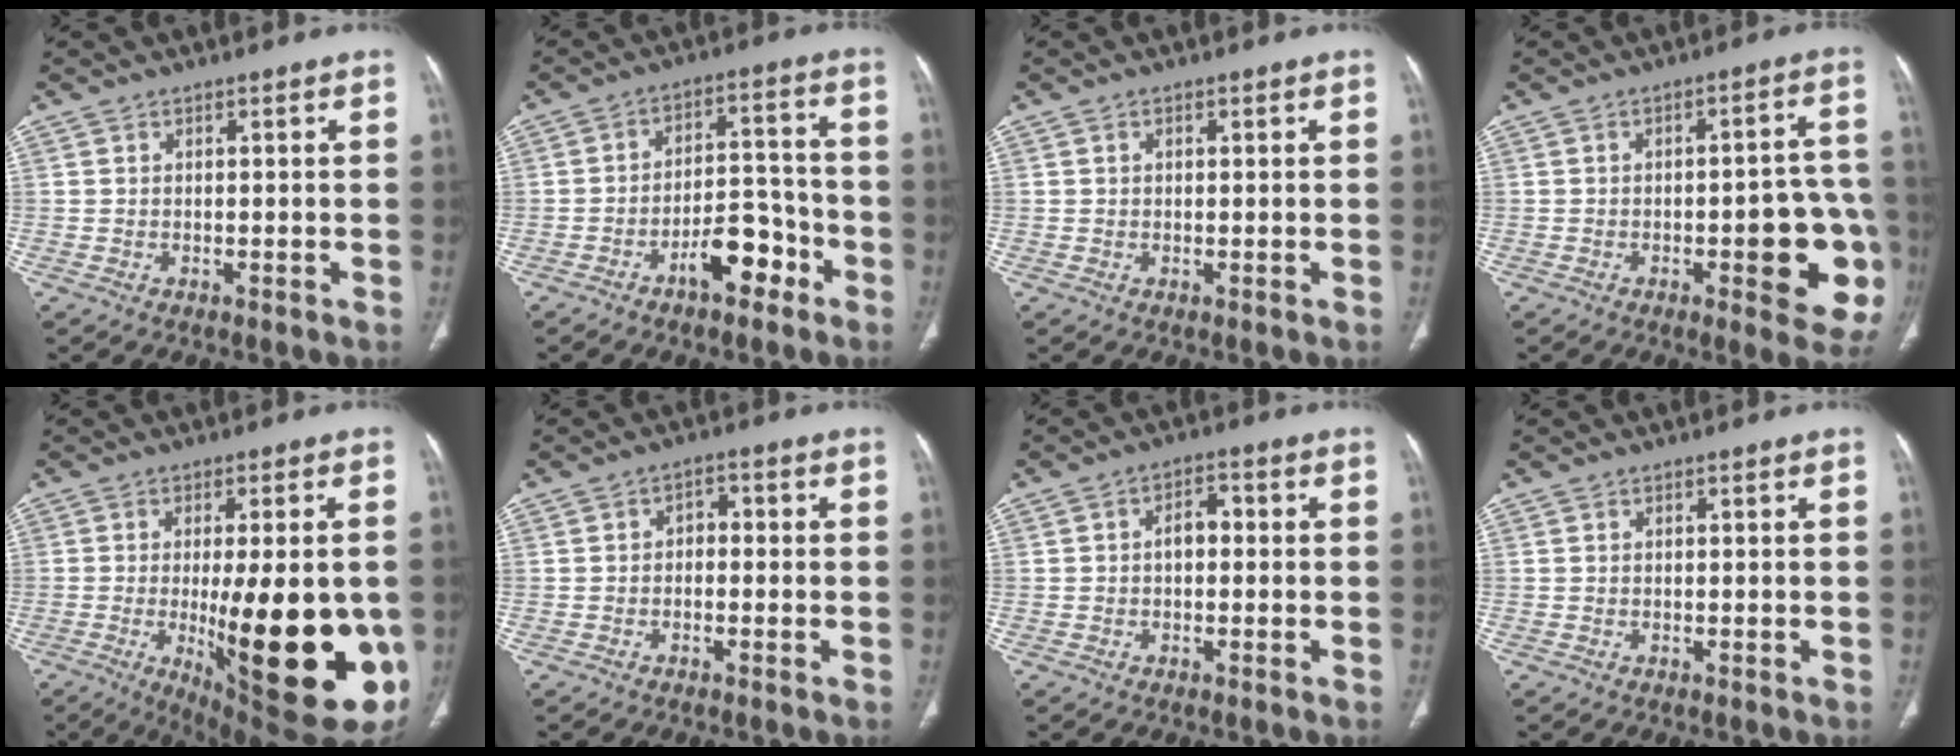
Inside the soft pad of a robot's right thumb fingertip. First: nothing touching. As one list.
[{"total": 9.4, "force": [-5.2, 4.5, 6.3], "torque": [-0.076, 0.049, -0.082]}, {"total": 0.7, "force": [0.3, 0.5, 0.4], "torque": [-0.005, 0.000, 0.004]}, {"total": 14.1, "force": [-4.1, 4.9, 12.6], "torque": [-0.124, 0.026, -0.042]}, {"total": 24.0, "force": [-4.5, 7.5, 22.3], "torque": [-0.258, -0.031, -0.037]}, {"total": 2.6, "force": [-0.5, 1.9, 1.7], "torque": [-0.014, 0.016, -0.018]}, {"total": 3.7, "force": [-0.1, 2.4, 2.8], "torque": [-0.035, 0.018, -0.008]}, {"total": 0.0}]